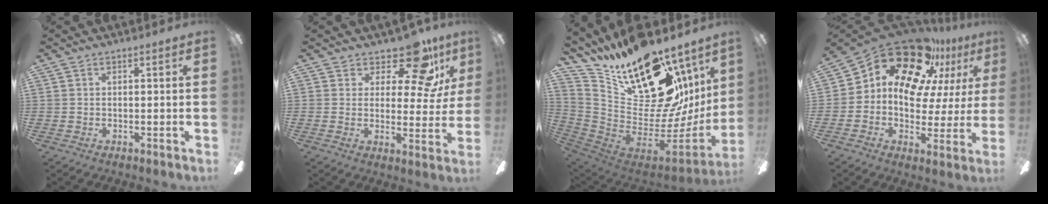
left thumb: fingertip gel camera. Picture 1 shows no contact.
{"total": 13.3, "force": [9.2, 5.2, 8.1], "torque": [-0.112, -0.061, 0.156]}
{"total": 27.2, "force": [16.6, 12.6, 17.5], "torque": [-0.304, -0.122, 0.311]}
{"total": 21.3, "force": [14.3, 10.9, 11.5], "torque": [-0.197, -0.098, 0.249]}